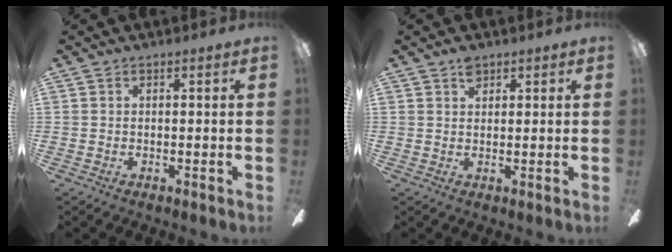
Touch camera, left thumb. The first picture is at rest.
{"total": 2.6, "force": [1.8, 1.4, 1.2], "torque": [-0.020, -0.002, 0.032]}